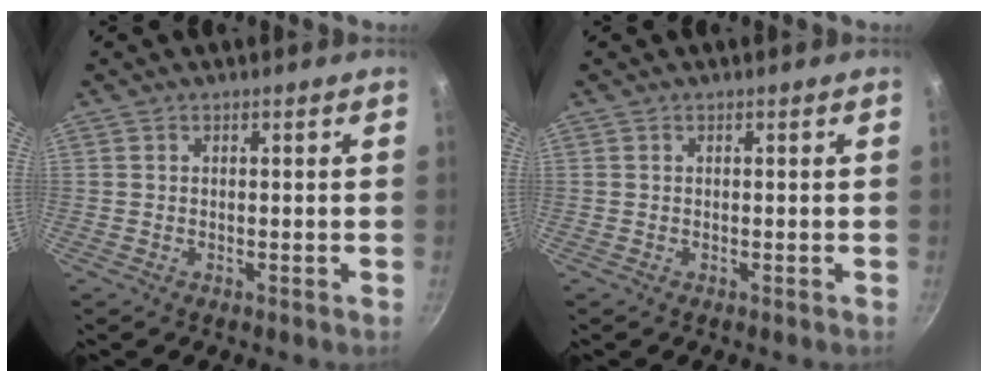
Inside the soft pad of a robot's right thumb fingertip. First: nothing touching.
{"total": 0.0}